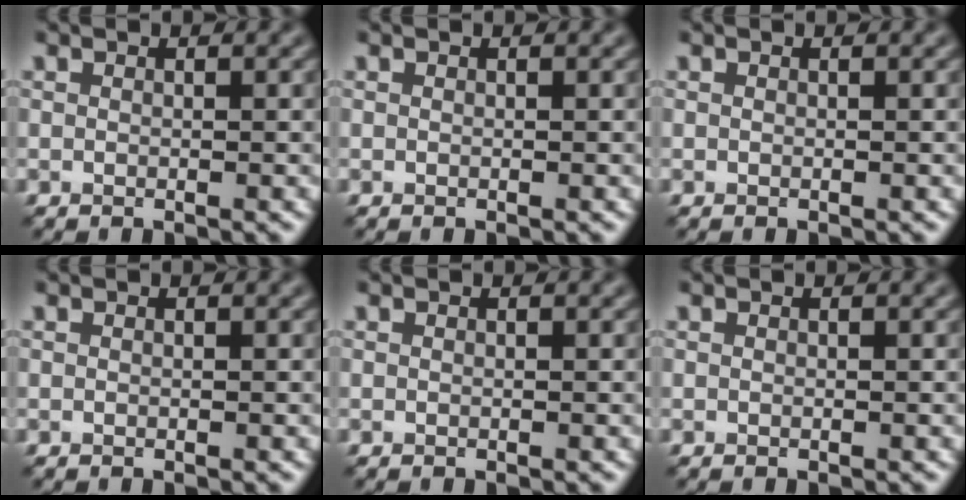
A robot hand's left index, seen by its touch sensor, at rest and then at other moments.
{"total": 0.0}
{"total": 0.0}
{"total": 0.0}
{"total": 0.0}
{"total": 0.0}